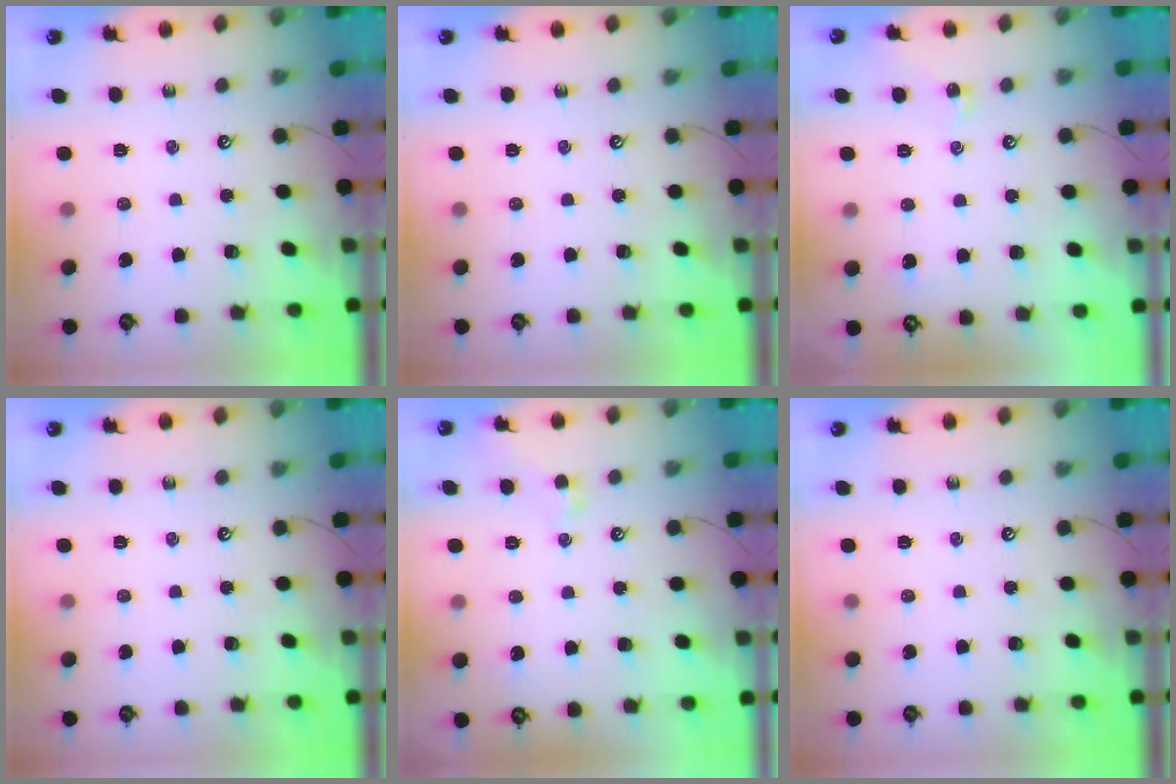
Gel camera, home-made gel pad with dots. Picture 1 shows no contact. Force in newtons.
{"total": 0.0}
{"total": 1.1, "press": 1.0, "slide": 0.4}
{"total": 0.0}
{"total": 2.7, "press": 2.6, "slide": 0.7}
{"total": 0.0}